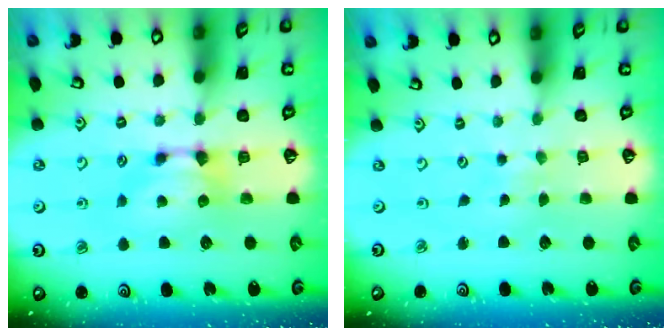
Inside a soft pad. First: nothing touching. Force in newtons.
{"total": 4.8, "press": 4.8, "slide": 0.1}